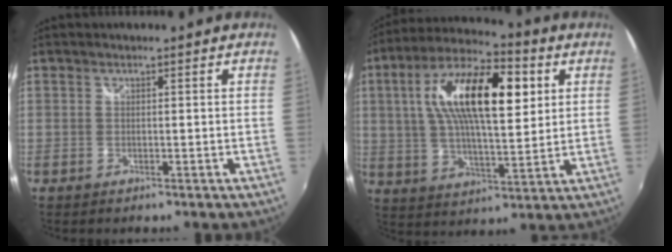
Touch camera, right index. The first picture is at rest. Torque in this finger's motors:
{"motor_torque": [1.44, 0.70, 0.61, 0.21]}